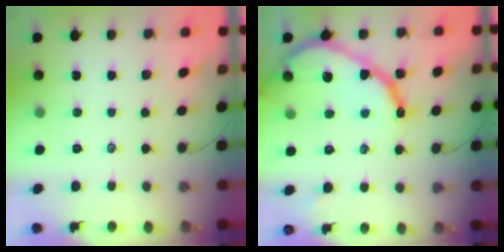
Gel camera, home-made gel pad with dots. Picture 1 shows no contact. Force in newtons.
{"total": 15.0, "press": 15.0, "slide": 0.6}